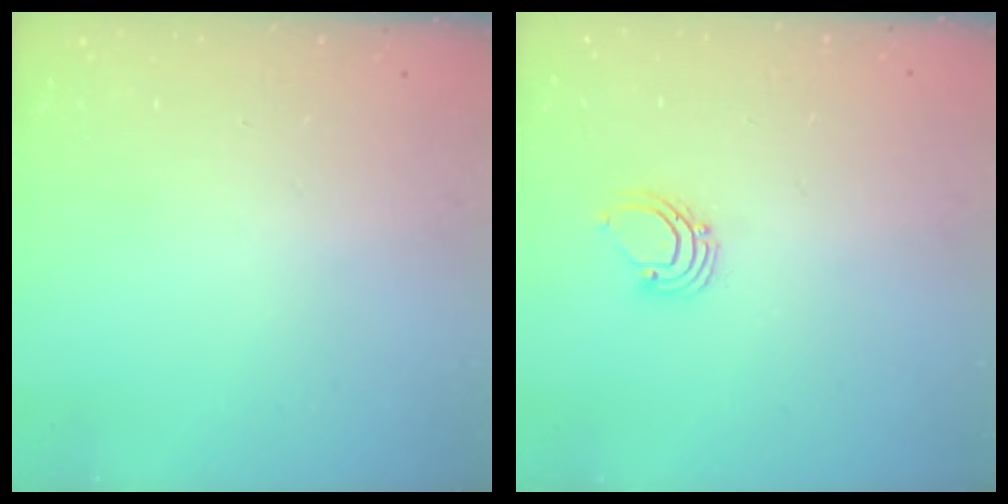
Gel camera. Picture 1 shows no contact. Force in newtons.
{"total": 2.6, "press": 2.6, "slide": 0.2}